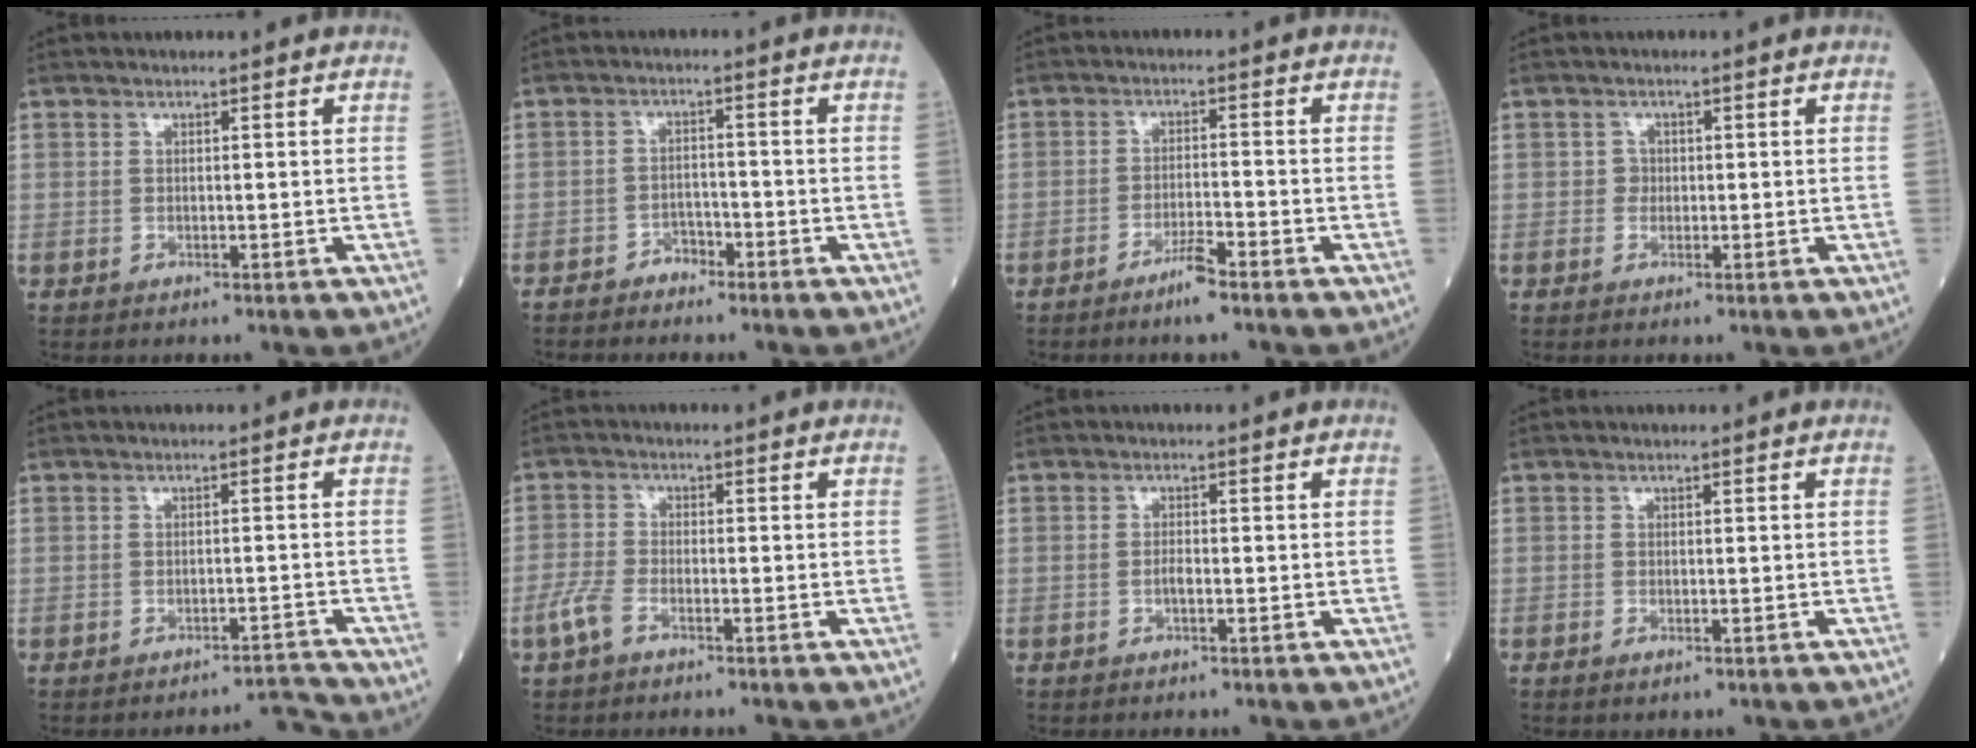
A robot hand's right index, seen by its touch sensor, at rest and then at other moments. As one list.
[{"total": 2.8, "force": [-2.4, 1.2, 0.8], "torque": [-0.011, 0.005, -0.041]}, {"total": 3.7, "force": [-2.8, 0.0, 2.4], "torque": [-0.047, -0.003, -0.050]}, {"total": 0.9, "force": [0.0, 0.9, 0.1], "torque": [0.002, 0.004, 0.001]}, {"total": 2.7, "force": [-2.5, -0.9, -0.6], "torque": [0.015, 0.003, -0.033]}, {"total": 3.6, "force": [-2.3, 1.4, 2.4], "torque": [-0.064, 0.000, -0.051]}, {"total": 1.1, "force": [-0.5, 0.3, 1.0], "torque": [-0.018, 0.002, -0.009]}, {"total": 0.8, "force": [-0.5, 0.3, 0.6], "torque": [-0.011, -0.001, -0.004]}]